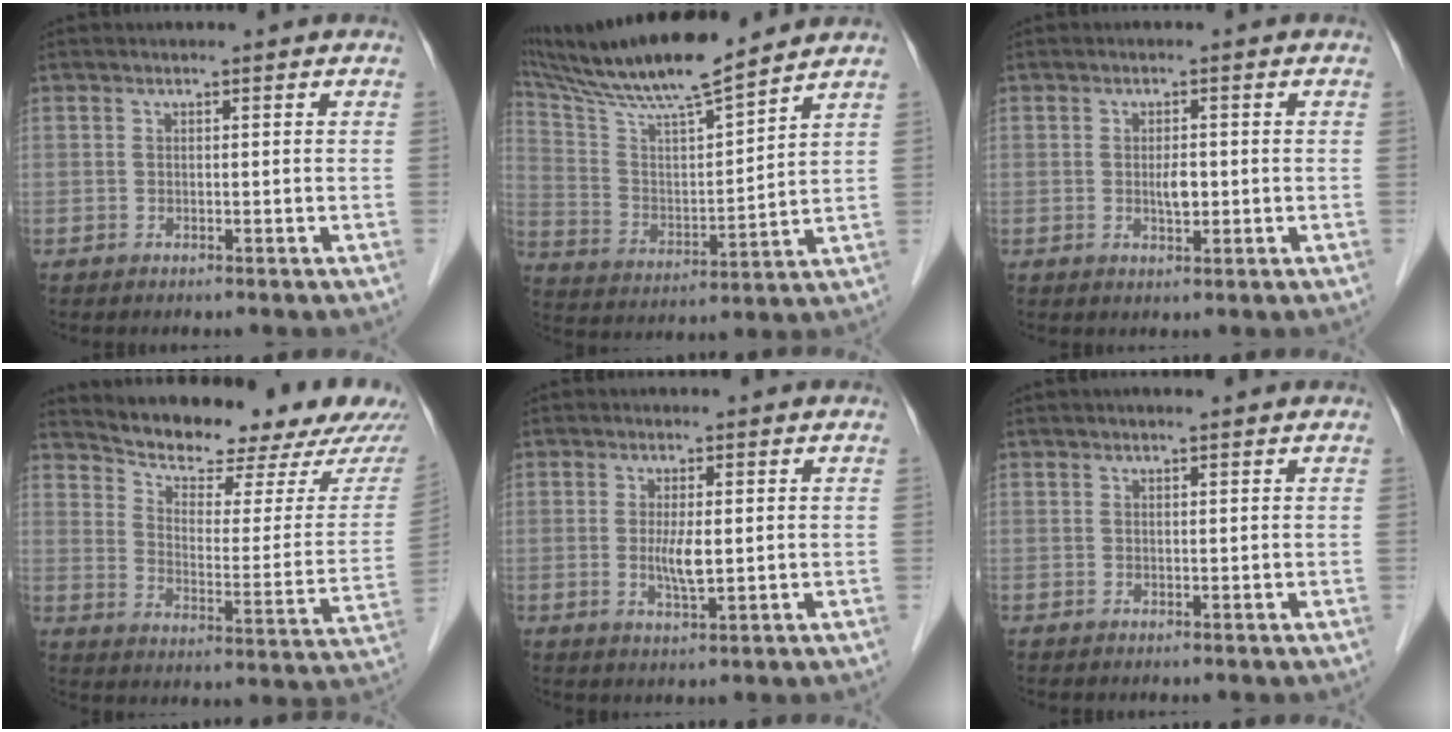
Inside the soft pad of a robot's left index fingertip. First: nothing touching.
{"total": 16.5, "force": [14.3, 0.7, 8.3], "torque": [-0.157, 0.012, 0.257]}
{"total": 2.3, "force": [-0.2, 0.9, 2.1], "torque": [-0.039, 0.000, -0.001]}
{"total": 21.0, "force": [18.8, 4.2, 8.3], "torque": [-0.119, -0.040, 0.243]}
{"total": 3.5, "force": [0.1, 0.6, 3.4], "torque": [-0.068, -0.007, 0.003]}
{"total": 1.7, "force": [1.4, 0.2, 1.0], "torque": [-0.014, 0.015, 0.020]}